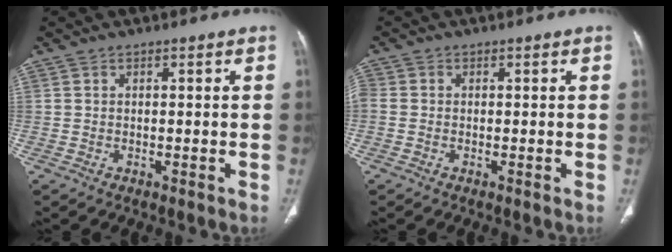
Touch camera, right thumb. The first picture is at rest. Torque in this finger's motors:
{"motor_torque": [0.11, 0.11, 0.85, -0.11, 0.10]}